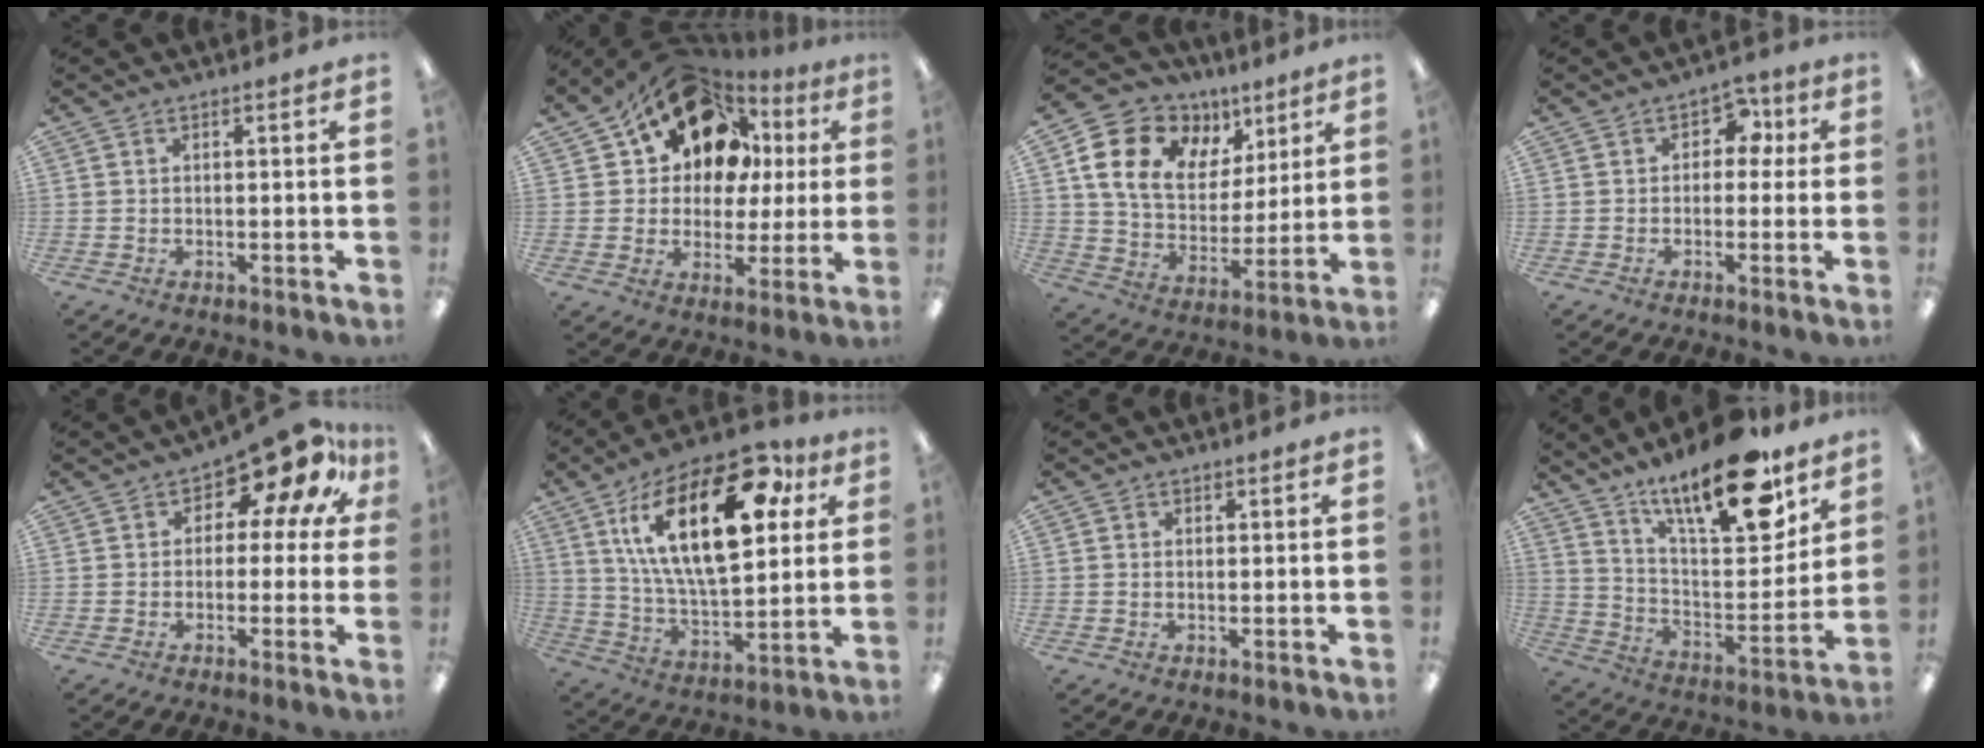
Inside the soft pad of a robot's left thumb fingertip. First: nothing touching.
{"total": 17.4, "force": [9.6, 11.8, 8.5], "torque": [-0.162, -0.046, 0.176]}
{"total": 17.1, "force": [8.2, 12.0, 9.0], "torque": [-0.160, -0.018, 0.154]}
{"total": 5.6, "force": [1.3, 4.2, 3.5], "torque": [-0.040, 0.003, 0.017]}
{"total": 12.6, "force": [8.1, 5.7, 7.8], "torque": [-0.119, -0.054, 0.139]}
{"total": 27.2, "force": [11.6, 12.9, 21.0], "torque": [-0.361, -0.041, 0.191]}
{"total": 0.7, "force": [0.1, 0.6, 0.2], "torque": [0.005, 0.000, -0.001]}
{"total": 21.9, "force": [15.9, 6.8, 13.5], "torque": [-0.202, -0.110, 0.262]}